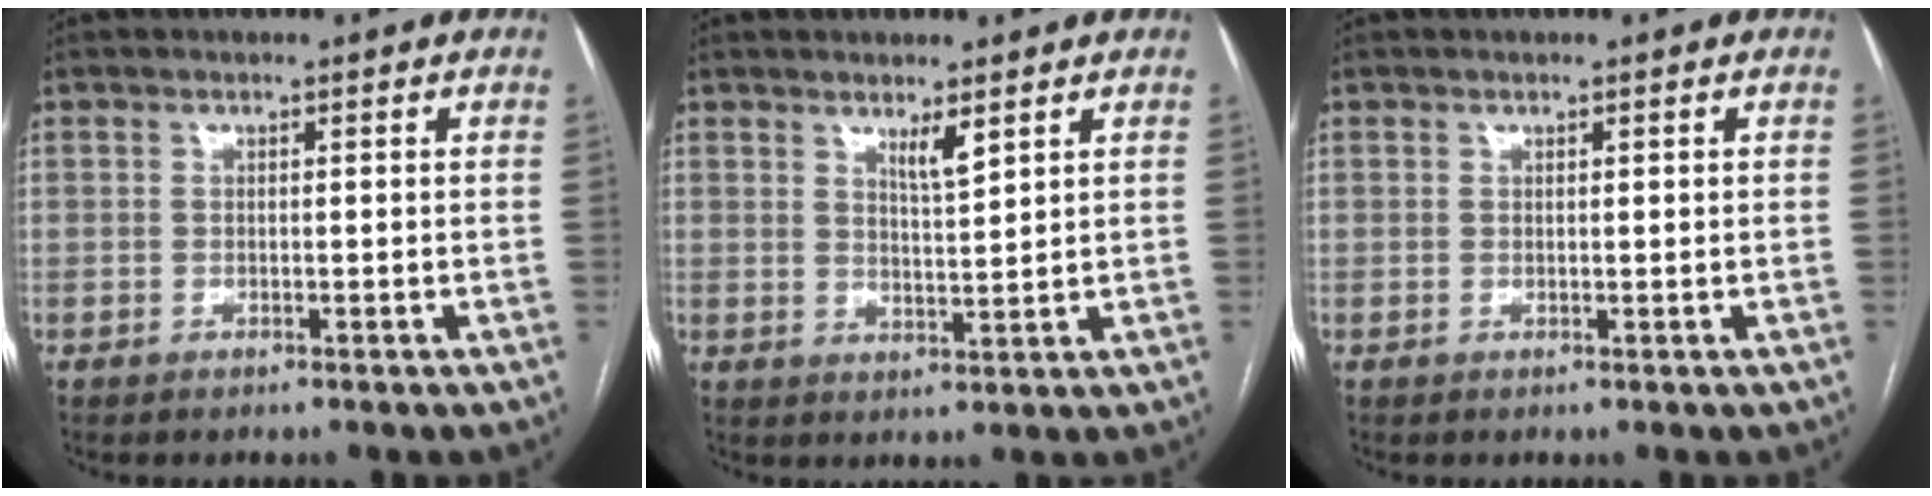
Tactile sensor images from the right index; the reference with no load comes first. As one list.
[{"total": 3.1, "force": [2.2, 0.3, 2.2], "torque": [-0.043, -0.010, 0.042]}, {"total": 0.0}]